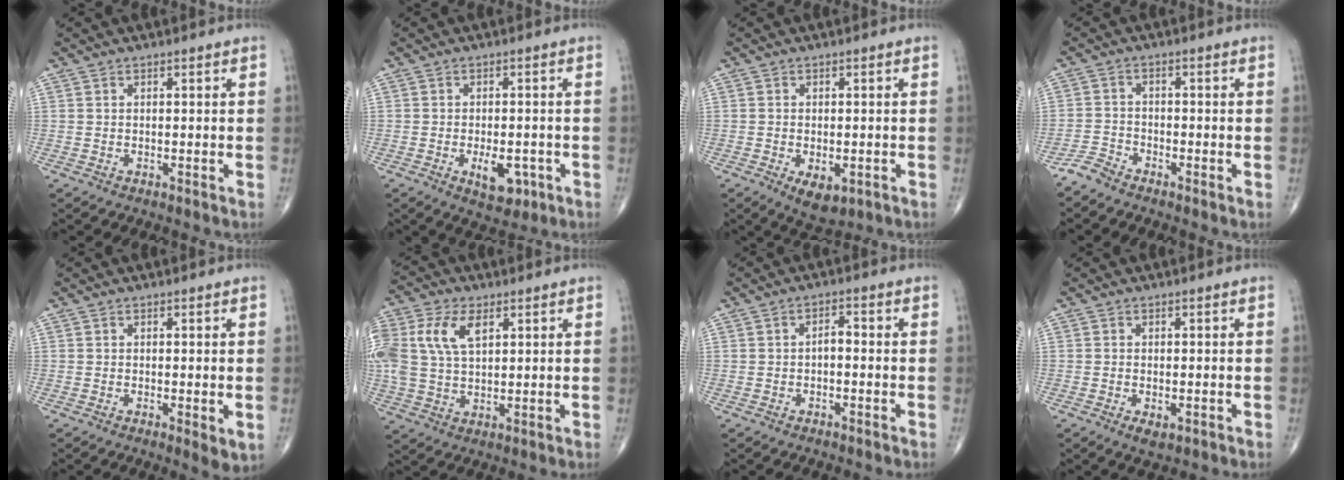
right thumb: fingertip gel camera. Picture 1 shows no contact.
{"total": 5.8, "force": [-2.1, 3.0, 4.4], "torque": [-0.053, 0.004, -0.022]}
{"total": 5.3, "force": [-1.9, 2.8, 4.1], "torque": [-0.062, -0.003, -0.019]}
{"total": 2.8, "force": [-2.7, 0.7, 0.4], "torque": [-0.006, -0.003, -0.062]}
{"total": 3.0, "force": [-0.5, 0.9, 2.8], "torque": [-0.044, -0.012, -0.010]}
{"total": 13.4, "force": [4.2, 7.8, 10.0], "torque": [-0.238, 0.005, 0.079]}
{"total": 2.2, "force": [-0.6, 1.2, 1.7], "torque": [-0.020, 0.011, -0.013]}
{"total": 2.2, "force": [-0.9, 1.1, 1.7], "torque": [-0.028, -0.002, -0.013]}